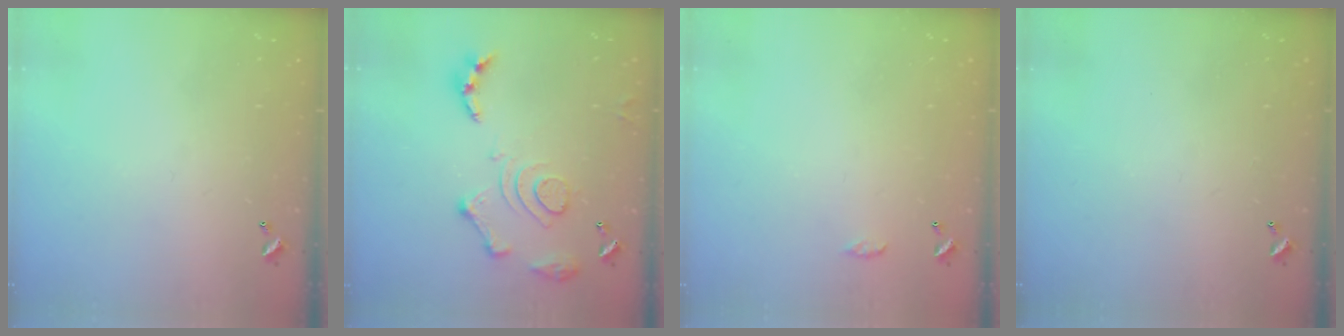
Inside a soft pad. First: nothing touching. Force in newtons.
{"total": 14.6, "press": 14.5, "slide": 1.6}
{"total": 3.0, "press": 3.0, "slide": 0.5}
{"total": 0.0}